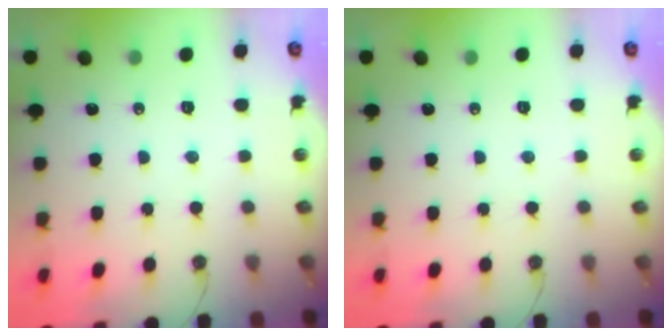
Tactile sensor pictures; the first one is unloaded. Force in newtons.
{"total": 0.0}